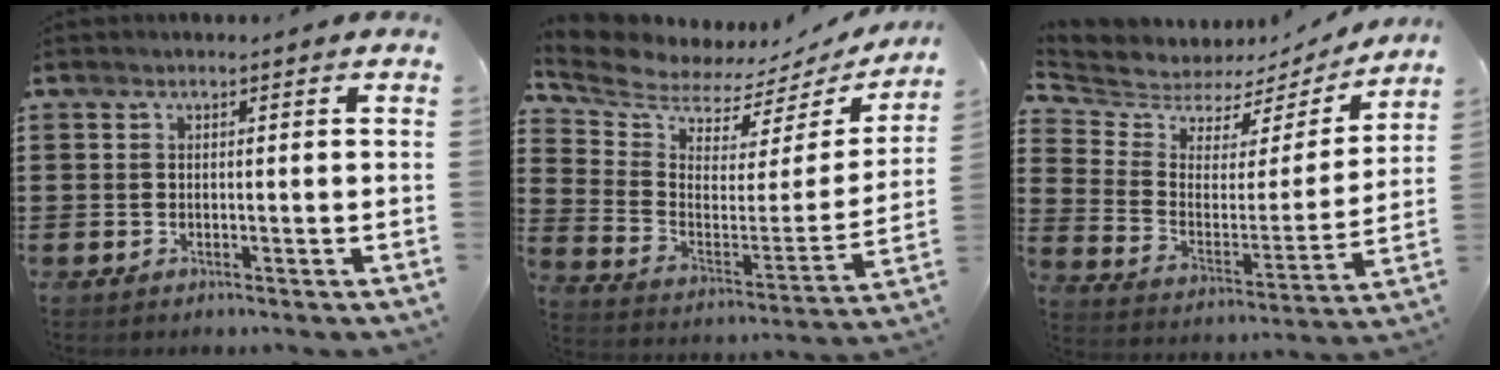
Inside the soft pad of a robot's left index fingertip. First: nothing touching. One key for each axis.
{"total": 5.7, "fx": 5.5, "fy": 1.5, "fz": 0.4, "tx": -0.048, "ty": -0.056, "tz": 0.091}
{"total": 5.0, "fx": 4.6, "fy": 2.0, "fz": 0.1, "tx": -0.039, "ty": -0.037, "tz": 0.074}